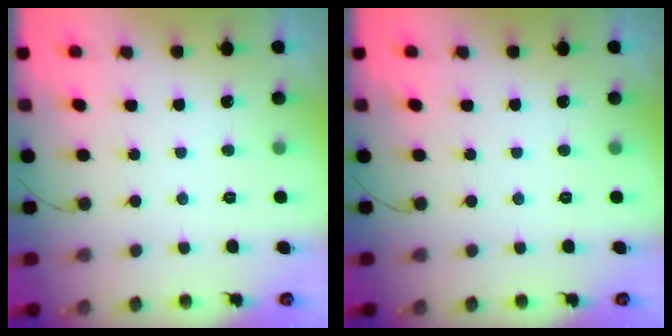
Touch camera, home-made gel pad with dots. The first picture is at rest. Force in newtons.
{"total": 0.0}